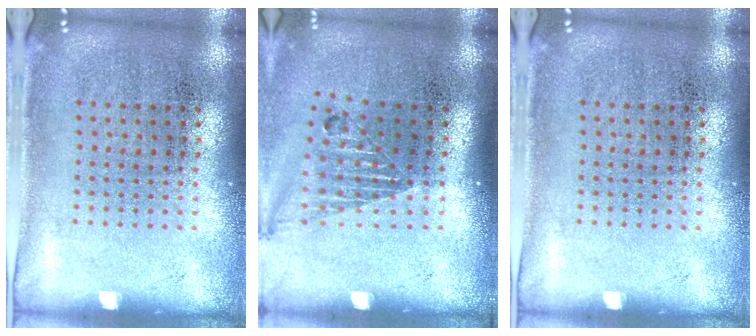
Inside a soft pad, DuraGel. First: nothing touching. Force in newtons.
{"total": 1.2, "press": 1.0, "slide": 0.6}
{"total": 0.0}